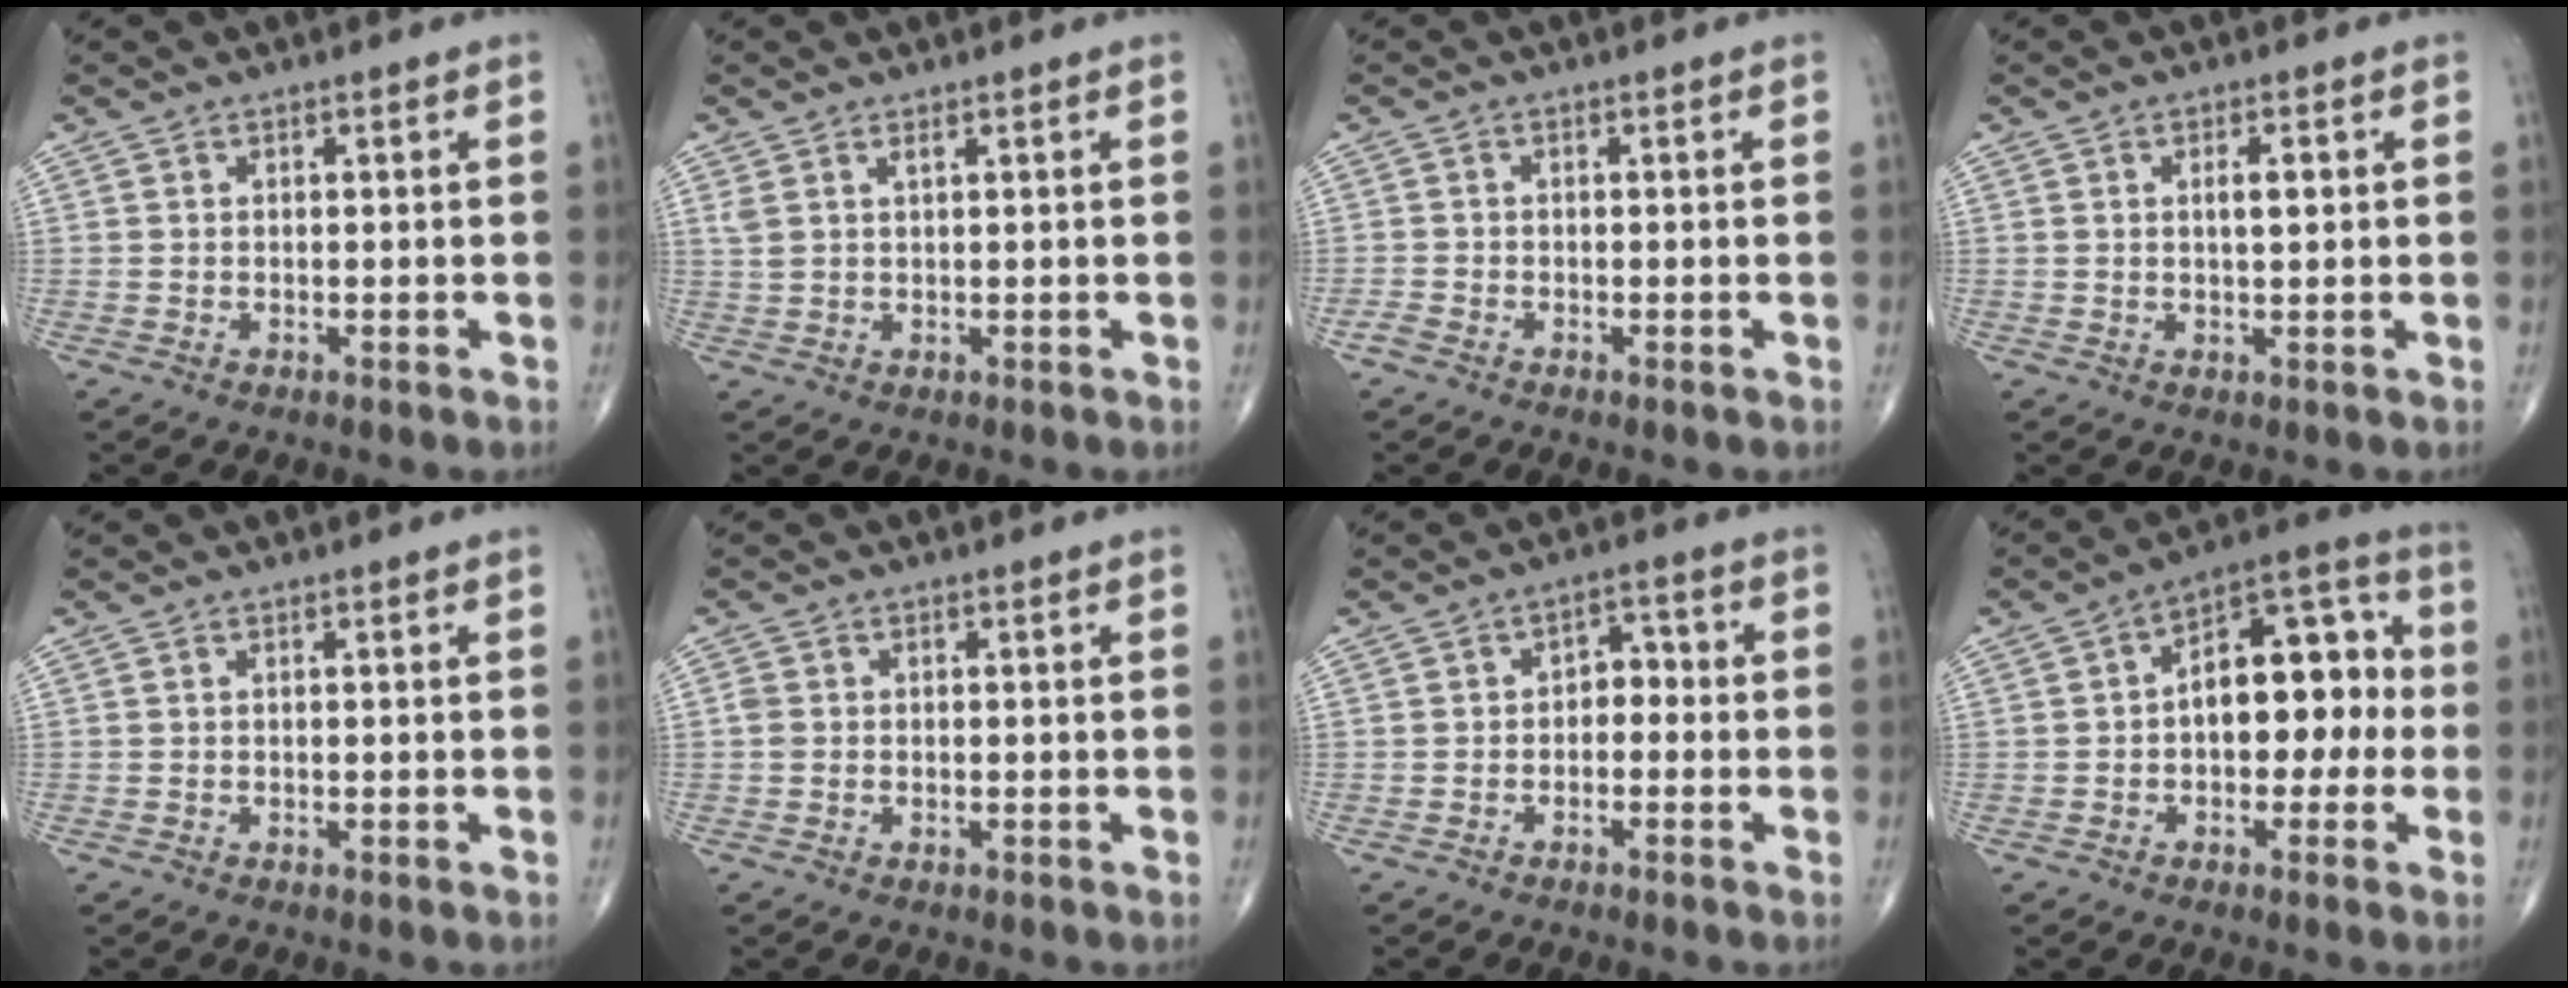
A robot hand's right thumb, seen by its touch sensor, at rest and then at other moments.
{"total": 2.2, "force": [1.2, 0.7, 1.6], "torque": [-0.040, 0.002, 0.033]}
{"total": 1.3, "force": [-1.0, 0.5, 0.7], "torque": [-0.018, -0.002, -0.026]}
{"total": 1.2, "force": [0.3, 0.3, 1.1], "torque": [-0.017, 0.002, 0.004]}
{"total": 0.0}
{"total": 1.2, "force": [-0.1, 1.0, 0.6], "torque": [-0.011, 0.002, -0.003]}
{"total": 3.6, "force": [-0.8, 2.5, 2.4], "torque": [-0.014, 0.022, -0.025]}
{"total": 14.2, "force": [-0.3, 8.2, 11.6], "torque": [-0.130, 0.047, -0.016]}